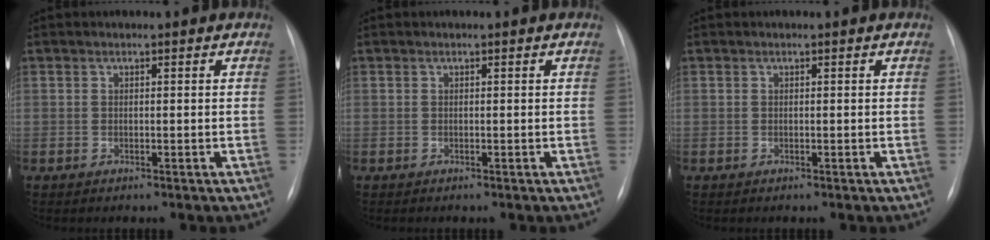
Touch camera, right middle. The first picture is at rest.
{"total": 0.0}
{"total": 0.0}